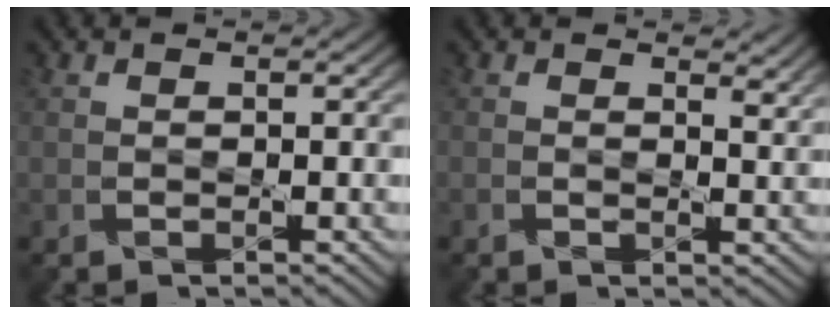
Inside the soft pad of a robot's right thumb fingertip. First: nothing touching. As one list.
[{"total": 1.6, "force": [0.8, 0.8, 1.1], "torque": [-0.024, -0.003, 0.016]}]